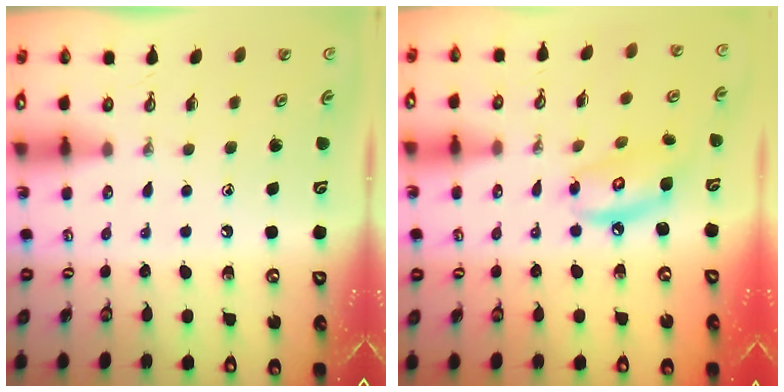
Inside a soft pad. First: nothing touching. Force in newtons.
{"total": 9.2, "press": 9.1, "slide": 0.8}